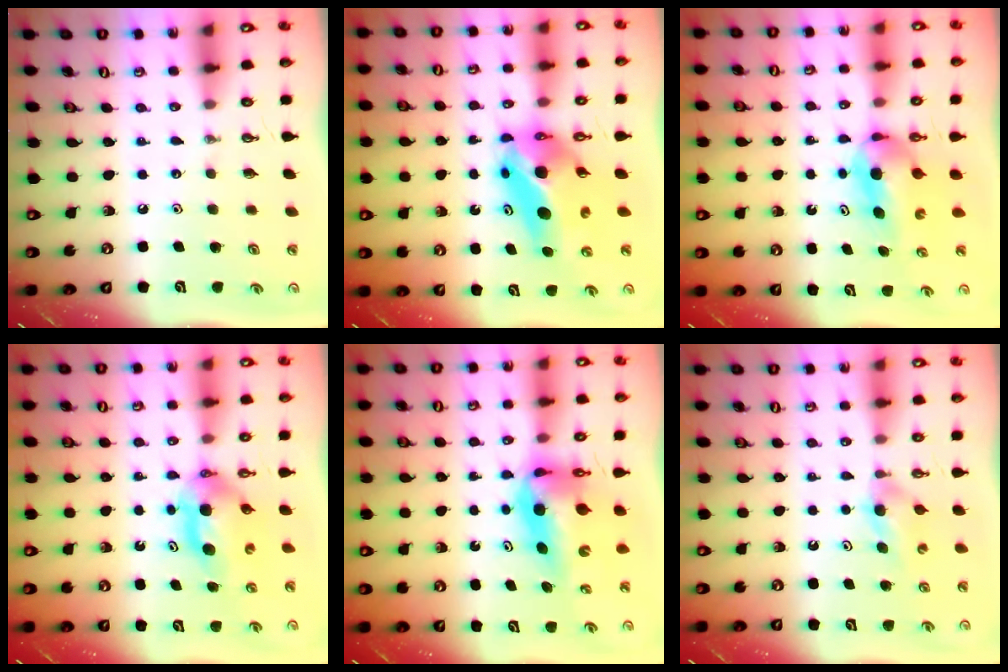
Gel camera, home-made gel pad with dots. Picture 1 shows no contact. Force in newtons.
{"total": 10.0, "press": 9.7, "slide": 2.3}
{"total": 5.8, "press": 5.2, "slide": 2.6}
{"total": 5.1, "press": 5.1, "slide": 0.7}
{"total": 8.1, "press": 7.9, "slide": 1.9}
{"total": 4.1, "press": 4.0, "slide": 0.9}